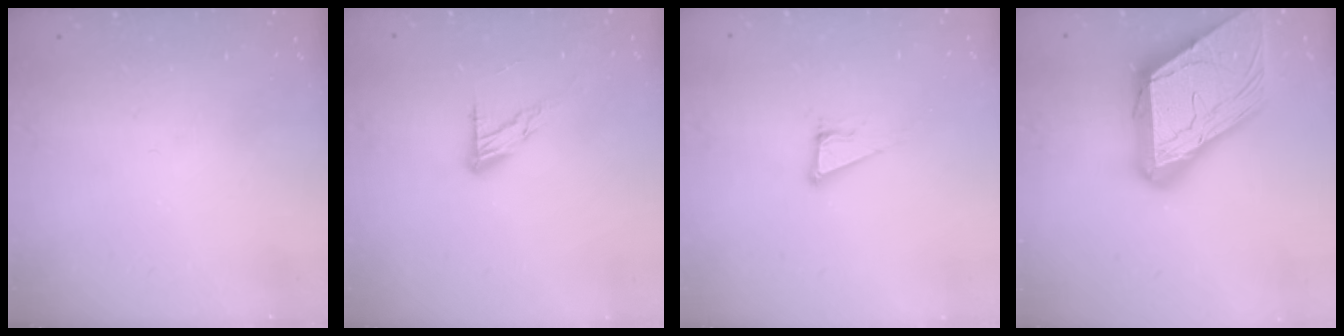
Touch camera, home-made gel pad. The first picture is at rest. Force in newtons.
{"total": 8.7, "press": 8.7, "slide": 0.7}
{"total": 6.8, "press": 6.2, "slide": 2.8}
{"total": 23.0, "press": 22.9, "slide": 2.4}